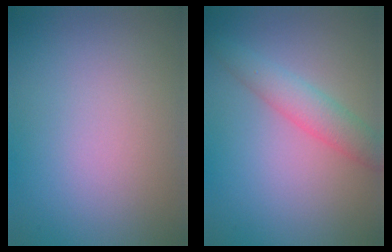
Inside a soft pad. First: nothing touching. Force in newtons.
{"total": 3.2, "press": 3.2, "slide": 0.1}